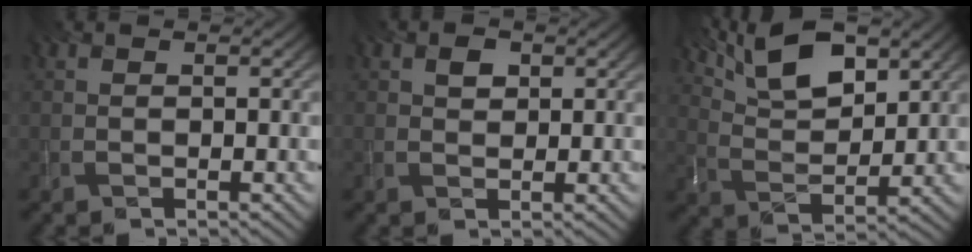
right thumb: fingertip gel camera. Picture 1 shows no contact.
{"total": 1.5, "force": [0.8, 1.0, 0.7], "torque": [-0.017, 0.002, 0.015]}
{"total": 10.6, "force": [7.0, 4.0, 6.9], "torque": [-0.130, 0.012, 0.123]}